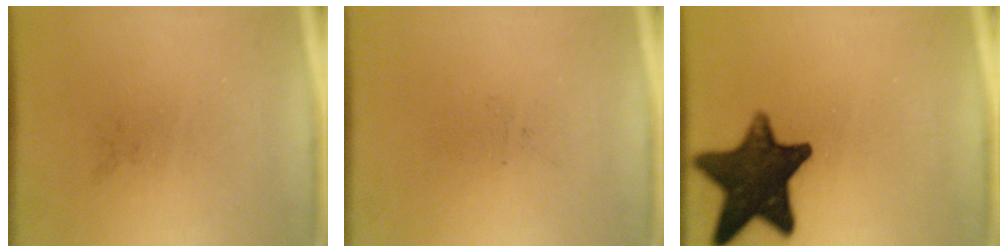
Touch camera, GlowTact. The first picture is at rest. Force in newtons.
{"total": 0.0}
{"total": 14.5}